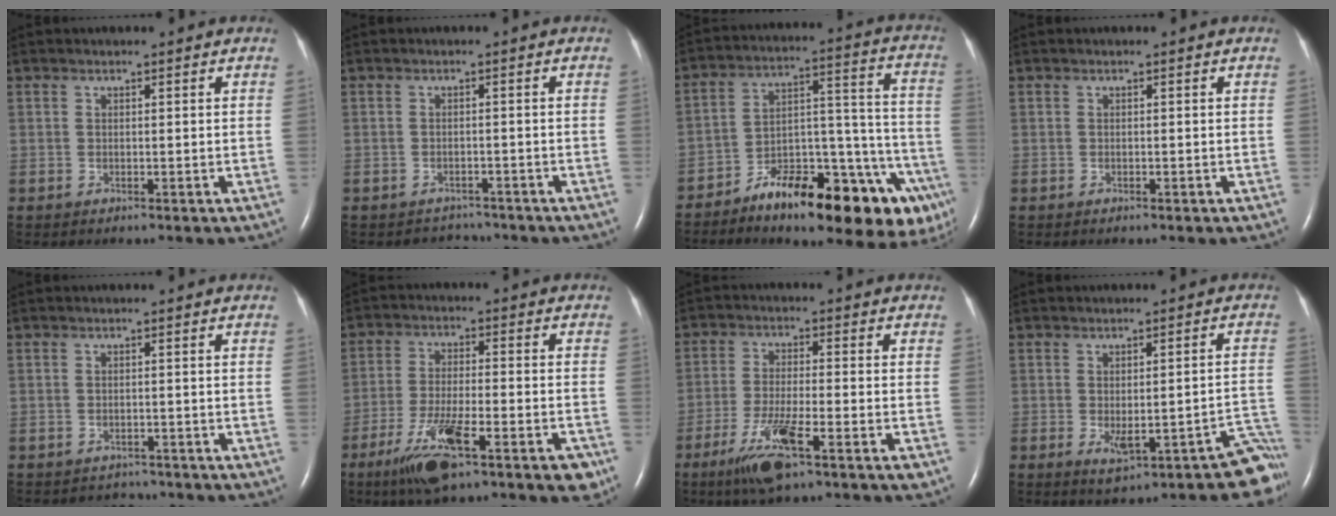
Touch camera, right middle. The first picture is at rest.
{"total": 2.3, "force": [-2.0, 0.9, -0.8], "torque": [0.007, 0.001, -0.029]}
{"total": 23.5, "force": [-15.2, 6.7, 16.7], "torque": [-0.153, 0.051, -0.214]}
{"total": 0.0}
{"total": 2.1, "force": [-1.9, 0.8, -0.7], "torque": [0.006, -0.001, -0.027]}
{"total": 12.3, "force": [-7.1, 2.3, 9.8], "torque": [-0.164, -0.014, -0.115]}
{"total": 8.5, "force": [-4.9, 0.7, 6.9], "torque": [-0.139, -0.017, -0.088]}
{"total": 7.9, "force": [-5.1, 2.0, 5.7], "torque": [-0.040, 0.026, -0.065]}